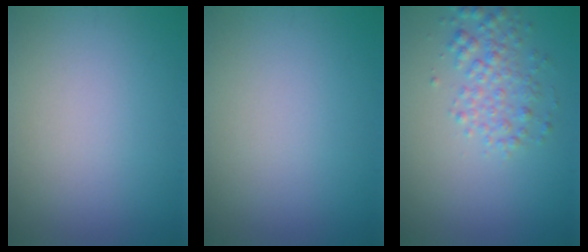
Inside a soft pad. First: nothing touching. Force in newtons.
{"total": 0.0}
{"total": 2.8, "press": 2.8, "slide": 0.1}